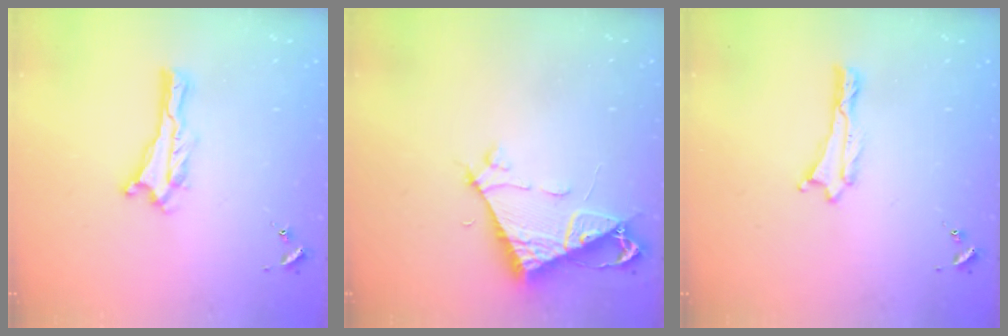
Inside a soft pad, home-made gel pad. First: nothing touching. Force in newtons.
{"total": 7.0, "press": 7.0, "slide": 0.5}
{"total": 0.0}